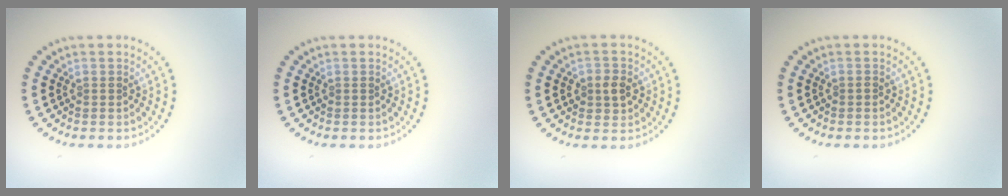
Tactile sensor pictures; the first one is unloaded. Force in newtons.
{"total": 0.0}
{"total": 1.9, "press": 1.8, "slide": 0.5}
{"total": 0.5, "press": 0.4, "slide": 0.4}